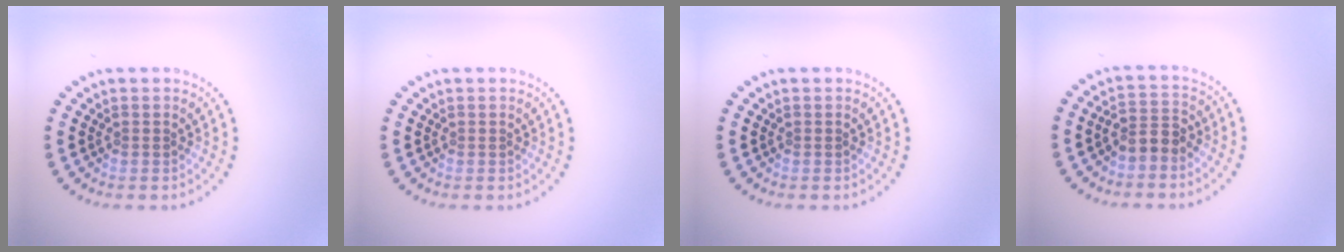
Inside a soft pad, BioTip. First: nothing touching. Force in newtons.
{"total": 0.0}
{"total": 0.0}
{"total": 2.4, "press": 2.2, "slide": 1.0}